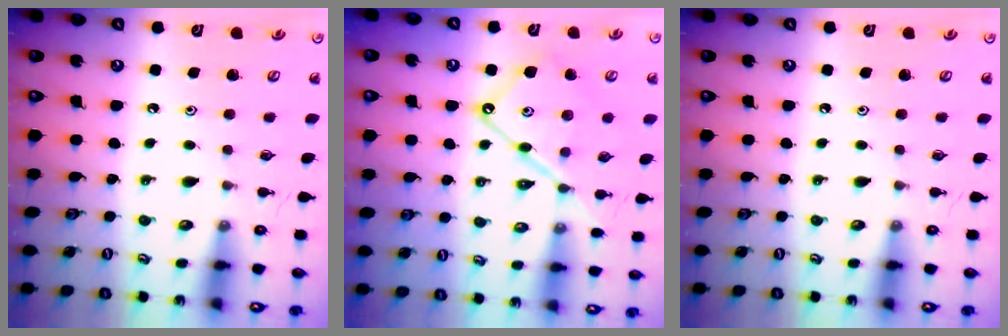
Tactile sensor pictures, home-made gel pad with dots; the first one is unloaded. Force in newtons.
{"total": 13.5, "press": 13.5, "slide": 1.3}
{"total": 0.0}